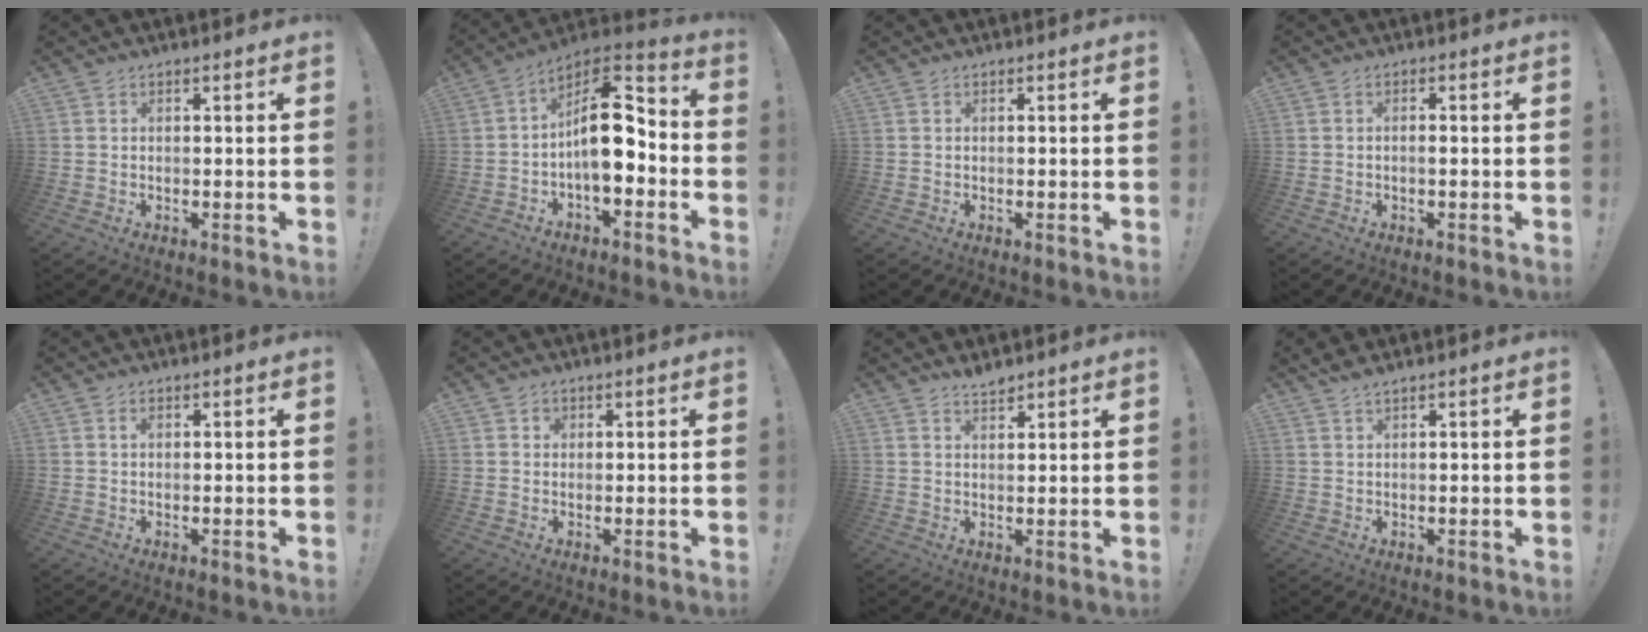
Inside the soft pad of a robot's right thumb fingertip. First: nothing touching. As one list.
[{"total": 15.4, "force": [-1.1, 7.9, 13.2], "torque": [-0.208, 0.015, -0.016]}, {"total": 0.0}, {"total": 1.2, "force": [-0.7, 0.1, 0.9], "torque": [-0.016, 0.001, -0.012]}, {"total": 0.9, "force": [0.4, 0.6, 0.5], "torque": [-0.002, -0.001, 0.006]}, {"total": 1.5, "force": [0.6, 1.3, 0.3], "torque": [-0.002, 0.000, 0.009]}, {"total": 1.9, "force": [1.8, 0.3, 0.6], "torque": [0.003, -0.015, 0.030]}, {"total": 1.5, "force": [1.2, -0.1, 0.8], "torque": [-0.018, -0.002, 0.022]}]